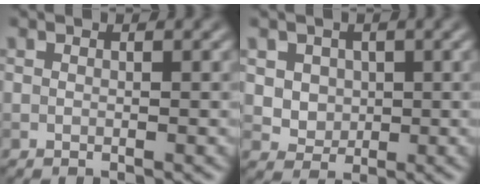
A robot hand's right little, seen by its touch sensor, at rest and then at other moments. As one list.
[{"total": 3.6, "force": [1.1, 3.0, 1.6], "torque": [-0.032, 0.000, 0.029]}]